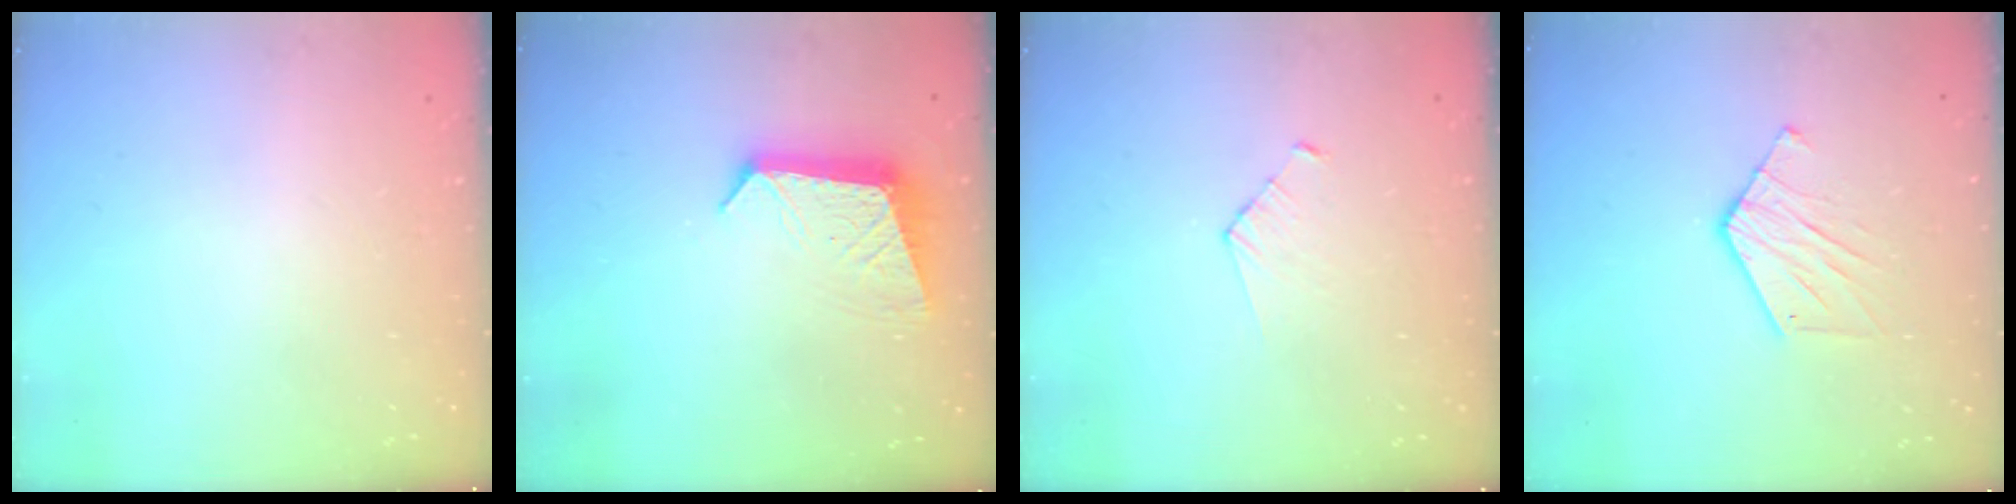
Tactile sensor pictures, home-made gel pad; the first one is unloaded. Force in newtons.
{"total": 10.0, "press": 10.0, "slide": 0.5}
{"total": 2.8, "press": 2.7, "slide": 0.3}
{"total": 8.7, "press": 8.6, "slide": 0.6}